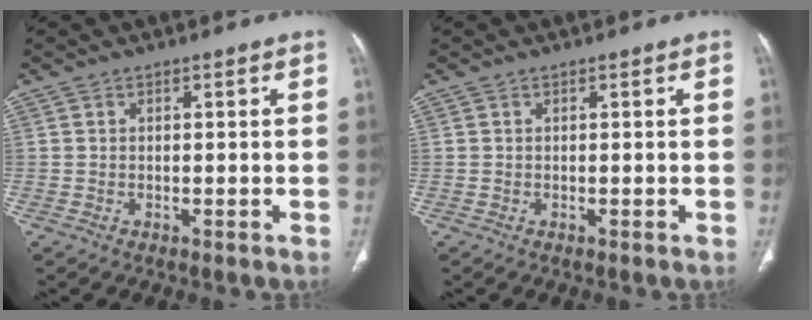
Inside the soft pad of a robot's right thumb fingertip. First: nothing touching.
{"total": 0.0}